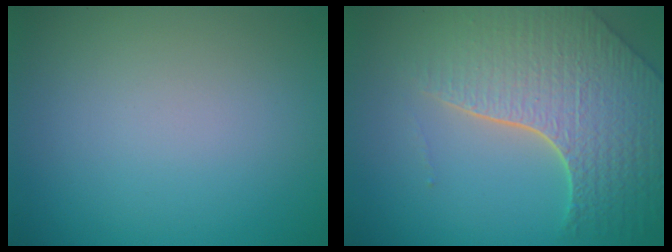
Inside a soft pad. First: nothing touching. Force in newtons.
{"total": 8.0, "press": 5.8, "slide": 5.5}